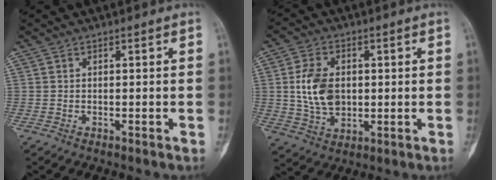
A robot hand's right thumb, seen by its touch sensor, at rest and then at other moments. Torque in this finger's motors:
{"motor_torque": [-0.57, 0.91, 0.42, -0.27, 0.02]}